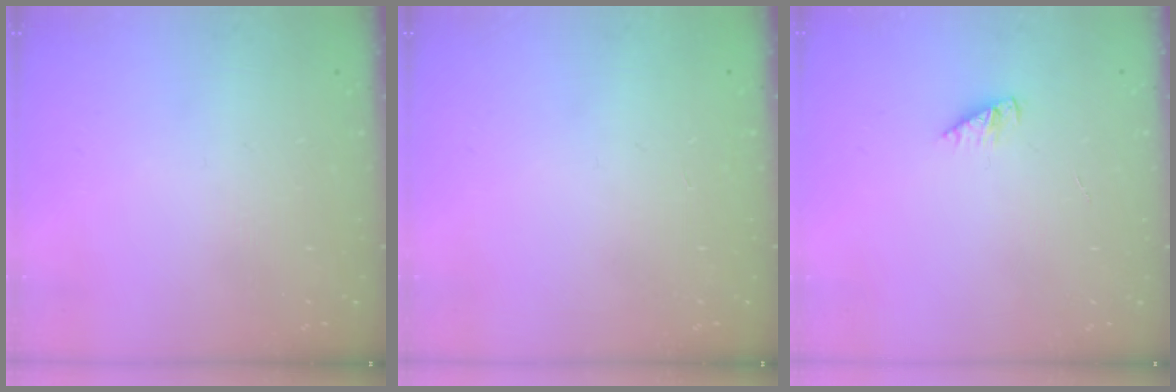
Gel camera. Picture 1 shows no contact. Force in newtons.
{"total": 0.0}
{"total": 3.3, "press": 3.2, "slide": 0.5}